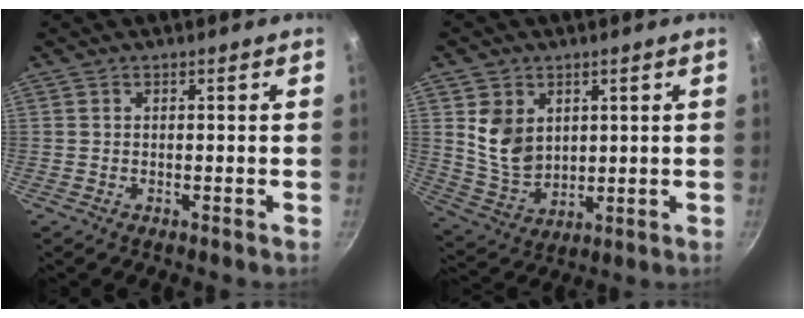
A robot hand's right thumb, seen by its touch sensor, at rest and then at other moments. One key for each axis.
{"total": 9.6, "fx": 2.6, "fy": 7.4, "fz": 5.6, "tx": -0.081, "ty": -0.024, "tz": 0.066}